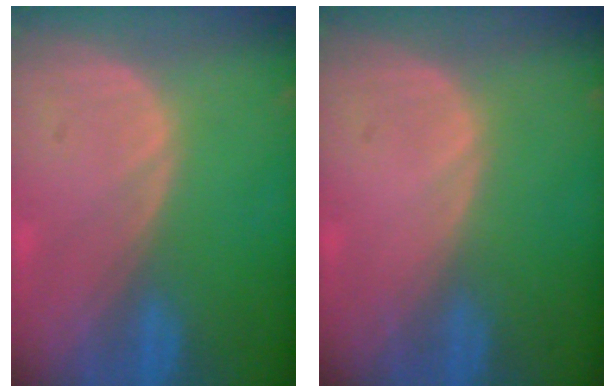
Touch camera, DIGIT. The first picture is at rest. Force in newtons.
{"total": 0.0}